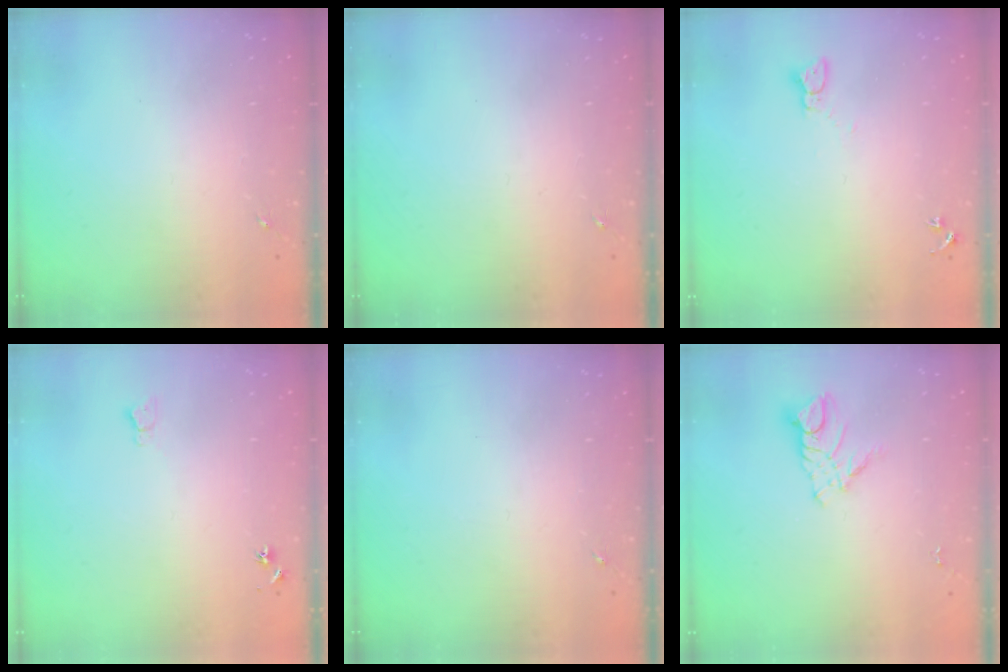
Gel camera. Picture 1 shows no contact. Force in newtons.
{"total": 0.0}
{"total": 2.3, "press": 2.3, "slide": 0.3}
{"total": 3.9, "press": 3.9, "slide": 0.4}
{"total": 0.0}
{"total": 8.9, "press": 8.9, "slide": 0.8}